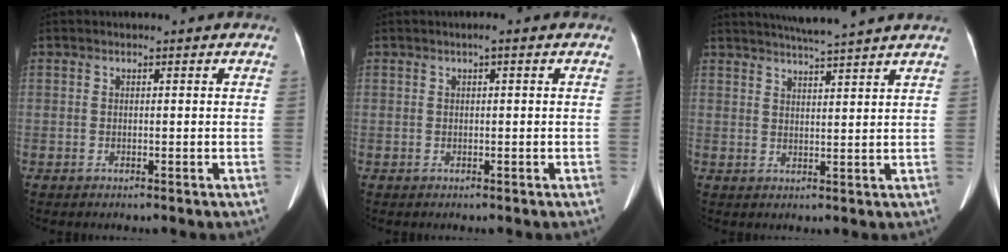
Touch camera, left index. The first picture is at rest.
{"total": 0.7, "force": [0.2, 0.0, 0.7], "torque": [-0.013, 0.003, 0.004]}
{"total": 9.1, "force": [8.1, -1.3, 3.9], "torque": [-0.065, 0.014, 0.112]}